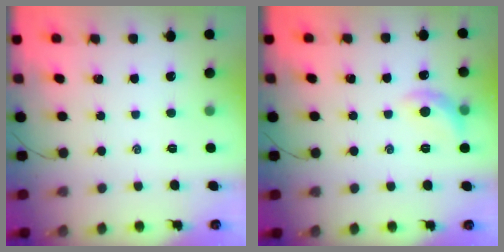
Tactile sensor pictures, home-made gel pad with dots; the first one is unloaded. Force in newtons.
{"total": 7.9, "press": 7.9, "slide": 0.5}